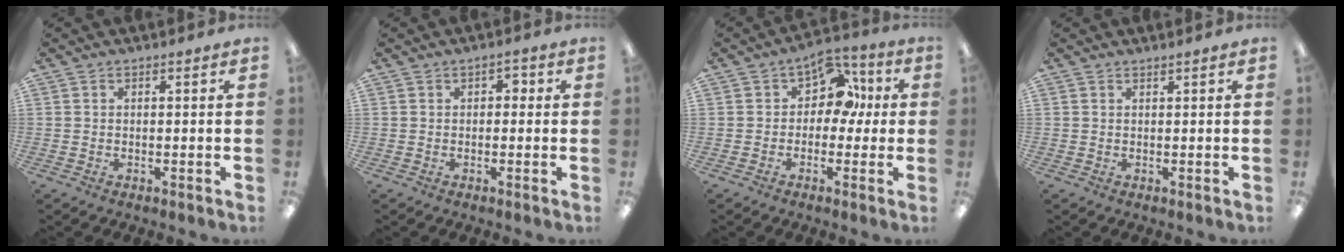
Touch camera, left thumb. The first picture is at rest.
{"total": 1.7, "force": [0.0, 1.3, 1.1], "torque": [-0.021, 0.008, -0.002]}
{"total": 9.5, "force": [3.2, 6.9, 5.7], "torque": [-0.075, -0.013, 0.054]}
{"total": 0.5, "force": [0.5, 0.0, 0.0], "torque": [-0.001, 0.001, 0.010]}